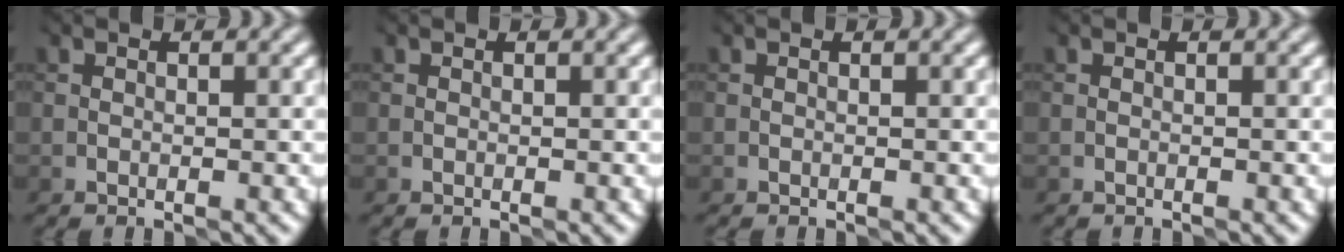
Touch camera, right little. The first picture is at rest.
{"total": 0.0}
{"total": 0.0}
{"total": 0.0}